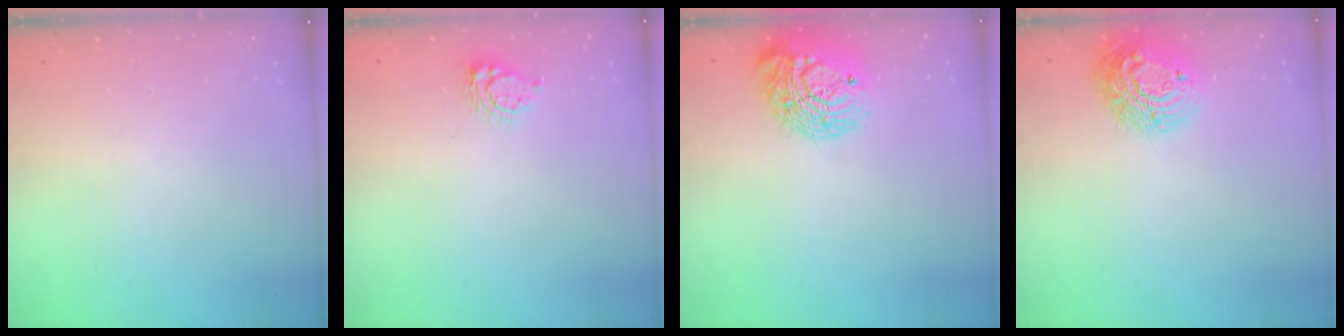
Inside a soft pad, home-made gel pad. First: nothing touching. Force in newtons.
{"total": 6.7, "press": 6.7, "slide": 0.7}
{"total": 15.5, "press": 15.4, "slide": 1.4}
{"total": 13.1, "press": 13.1, "slide": 0.9}